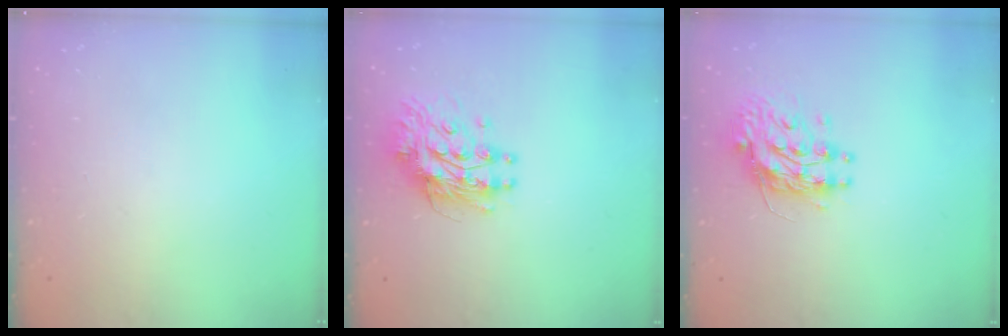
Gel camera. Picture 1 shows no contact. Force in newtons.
{"total": 11.5, "press": 11.5, "slide": 1.0}
{"total": 10.8, "press": 10.7, "slide": 0.9}